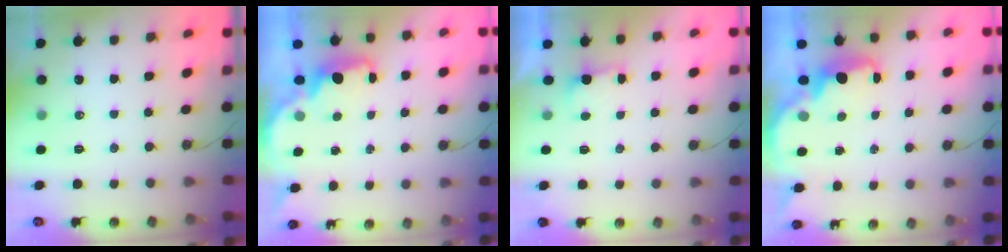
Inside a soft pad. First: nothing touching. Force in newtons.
{"total": 1.9, "press": 1.7, "slide": 0.7}
{"total": 1.0, "press": 0.6, "slide": 0.8}
{"total": 2.3, "press": 2.3, "slide": 0.4}